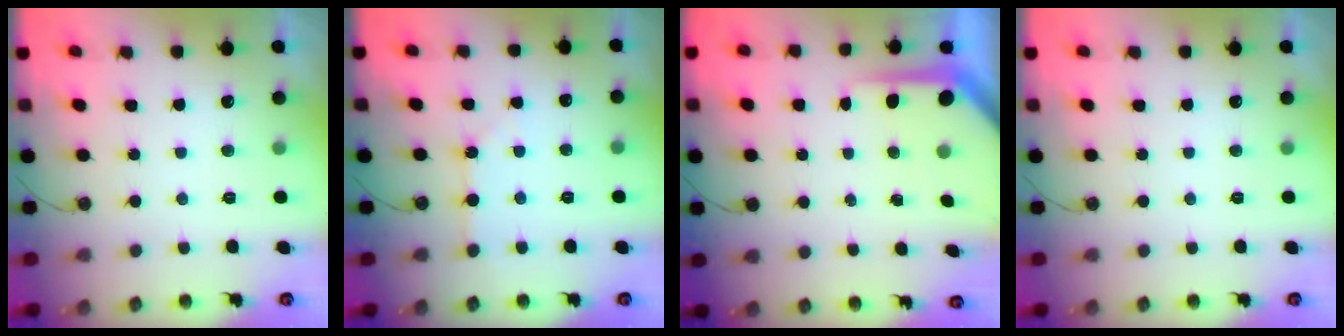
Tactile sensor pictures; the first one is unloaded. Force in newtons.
{"total": 1.8, "press": 1.7, "slide": 0.3}
{"total": 6.0, "press": 5.9, "slide": 0.4}
{"total": 0.0}